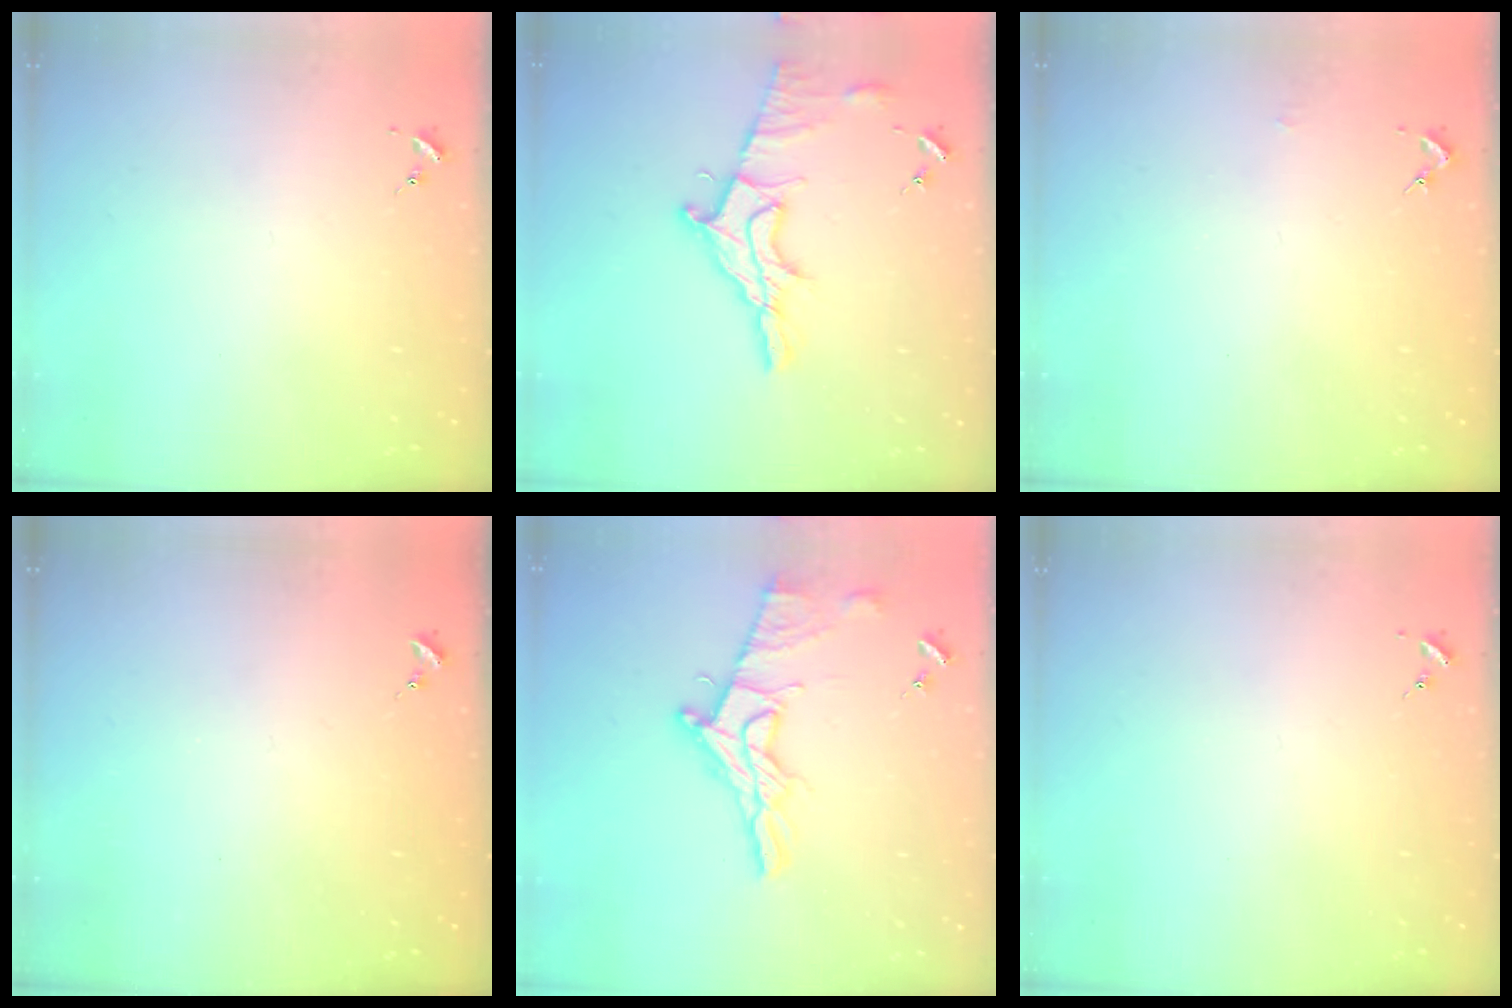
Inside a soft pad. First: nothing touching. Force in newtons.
{"total": 13.5, "press": 13.4, "slide": 1.3}
{"total": 1.4, "press": 1.4, "slide": 0.1}
{"total": 0.0}
{"total": 15.6, "press": 15.5, "slide": 1.6}
{"total": 0.0}